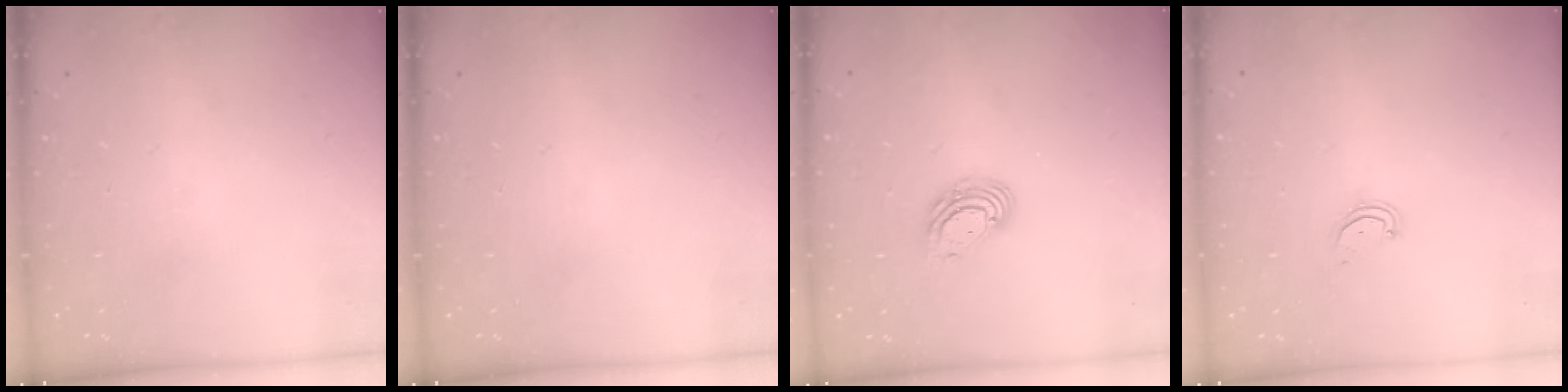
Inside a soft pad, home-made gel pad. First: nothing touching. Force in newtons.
{"total": 0.0}
{"total": 7.9, "press": 7.8, "slide": 1.5}
{"total": 2.6, "press": 2.6, "slide": 0.2}